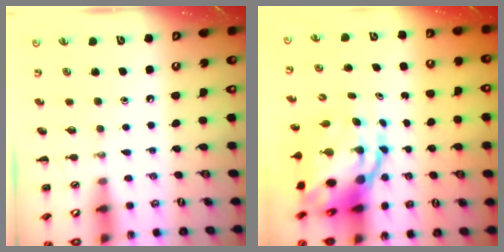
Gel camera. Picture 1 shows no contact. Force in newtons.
{"total": 11.2, "press": 10.8, "slide": 3.0}